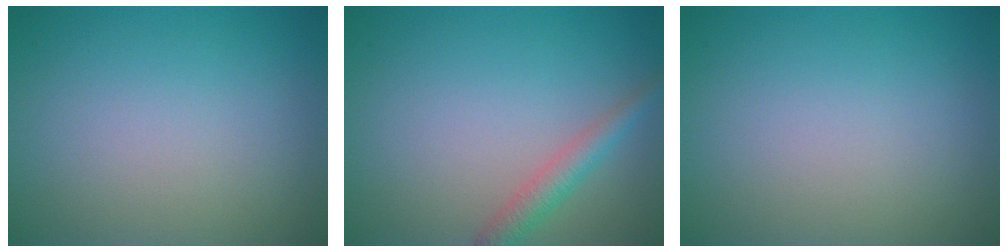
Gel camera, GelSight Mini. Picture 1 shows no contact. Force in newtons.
{"total": 2.3, "press": 2.3, "slide": 0.1}
{"total": 0.0}